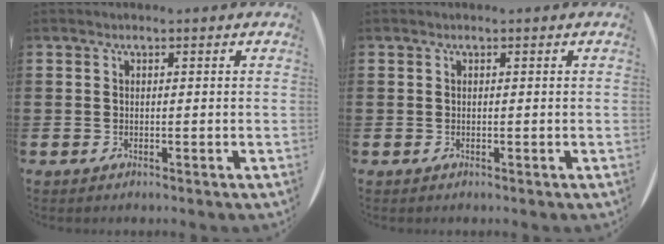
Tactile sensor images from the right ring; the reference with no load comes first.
{"total": 0.0}